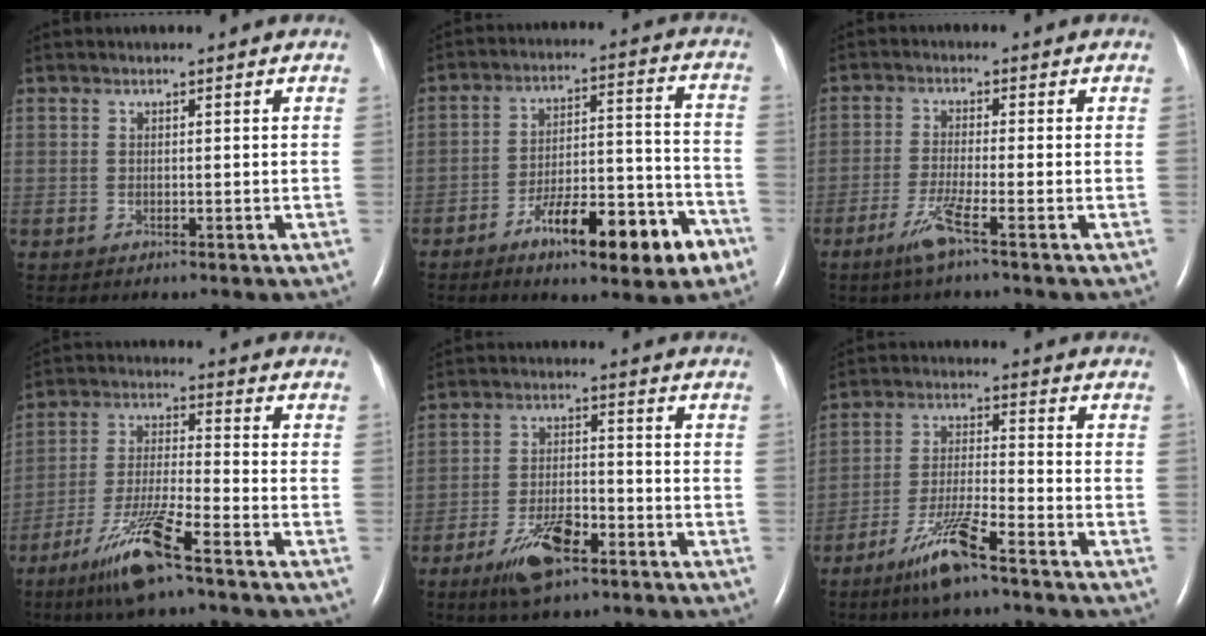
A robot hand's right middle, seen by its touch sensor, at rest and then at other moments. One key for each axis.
{"total": 14.7, "fx": -8.3, "fy": 3.6, "fz": 11.5, "tx": -0.167, "ty": 0.019, "tz": -0.119}
{"total": 4.4, "fx": -2.7, "fy": -0.5, "fz": 3.4, "tx": -0.074, "ty": -0.010, "tz": -0.059}
{"total": 11.0, "fx": -7.2, "fy": 0.4, "fz": 8.4, "tx": -0.173, "ty": -0.027, "tz": -0.139}
{"total": 7.9, "fx": -4.8, "fy": 2.4, "fz": 5.8, "tx": -0.117, "ty": -0.007, "tz": -0.086}
{"total": 8.7, "fx": -6.1, "fy": 0.4, "fz": 6.3, "tx": -0.131, "ty": -0.016, "tz": -0.117}